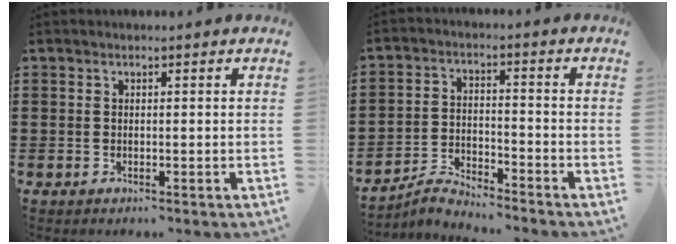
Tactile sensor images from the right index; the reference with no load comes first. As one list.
[{"total": 3.8, "force": [-3.7, 0.2, 0.4], "torque": [-0.014, 0.005, -0.078]}]